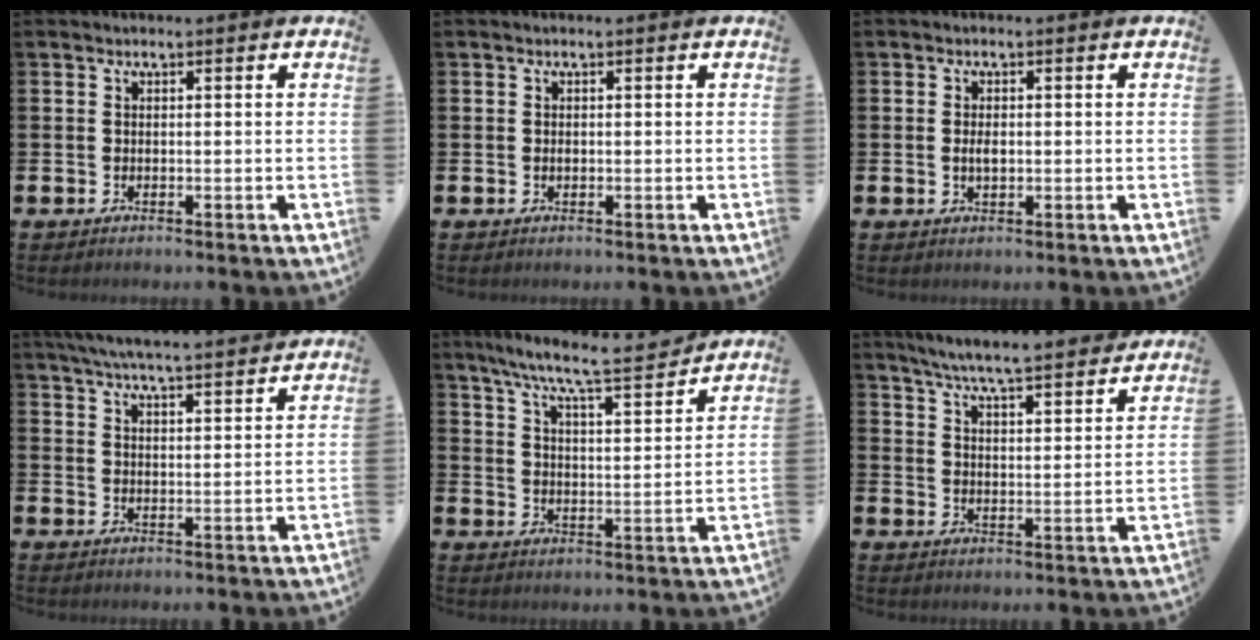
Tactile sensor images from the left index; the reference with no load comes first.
{"total": 0.5, "force": [-0.1, 0.3, 0.4], "torque": [-0.009, 0.002, -0.002]}
{"total": 1.7, "force": [0.0, 0.9, 1.5], "torque": [-0.021, 0.002, -0.003]}
{"total": 6.1, "force": [5.9, -0.3, 1.4], "torque": [-0.041, -0.038, 0.104]}
{"total": 8.3, "force": [7.6, 0.2, 3.5], "torque": [-0.091, -0.051, 0.128]}
{"total": 6.9, "force": [6.5, -0.1, 2.0], "torque": [-0.067, -0.045, 0.114]}